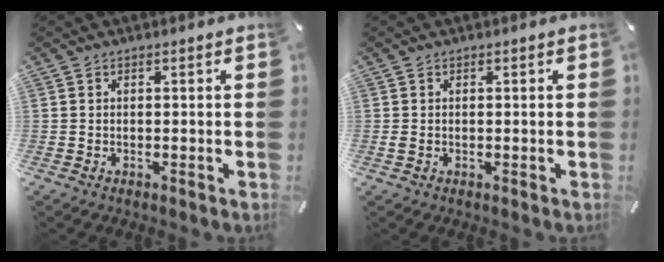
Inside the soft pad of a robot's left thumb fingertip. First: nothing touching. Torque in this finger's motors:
{"motor_torque": [0.40, 0.78, 0.19, 0.18, 0.30]}